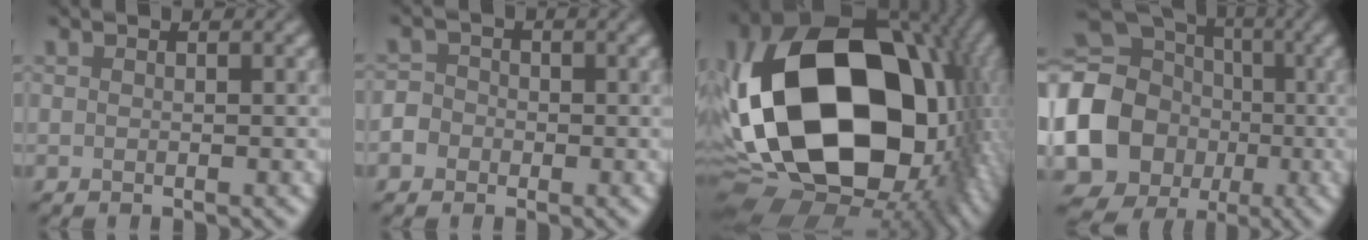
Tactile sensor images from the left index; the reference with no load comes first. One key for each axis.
{"total": 3.3, "fx": -1.3, "fy": 2.9, "fz": 0.9, "tx": -0.001, "ty": 0.006, "tz": -0.039}
{"total": 21.7, "fx": 0.2, "fy": 14.8, "fz": 15.8, "tx": -0.335, "ty": -0.019, "tz": 0.020}
{"total": 19.0, "fx": -2.4, "fy": 17.1, "fz": 8.0, "tx": -0.181, "ty": -0.016, "tz": -0.088}